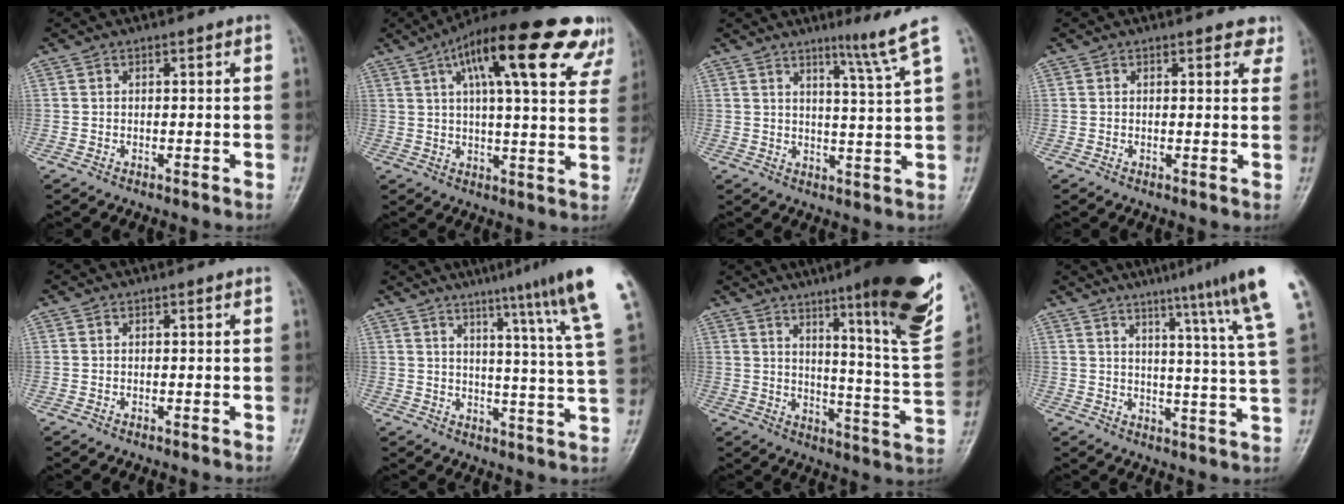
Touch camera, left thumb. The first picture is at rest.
{"total": 24.5, "force": [12.2, 7.2, 20.0], "torque": [-0.278, 0.007, 0.169]}
{"total": 6.5, "force": [4.2, -1.4, 4.7], "torque": [-0.071, -0.042, 0.069]}
{"total": 2.8, "force": [2.0, 1.5, 1.3], "torque": [0.012, -0.008, 0.016]}
{"total": 0.0}
{"total": 16.6, "force": [10.7, -0.5, 12.7], "torque": [-0.166, -0.063, 0.129]}
{"total": 22.9, "force": [13.5, 2.3, 18.3], "torque": [-0.226, -0.069, 0.190]}
{"total": 15.8, "force": [10.3, -0.6, 12.0], "torque": [-0.160, -0.058, 0.122]}